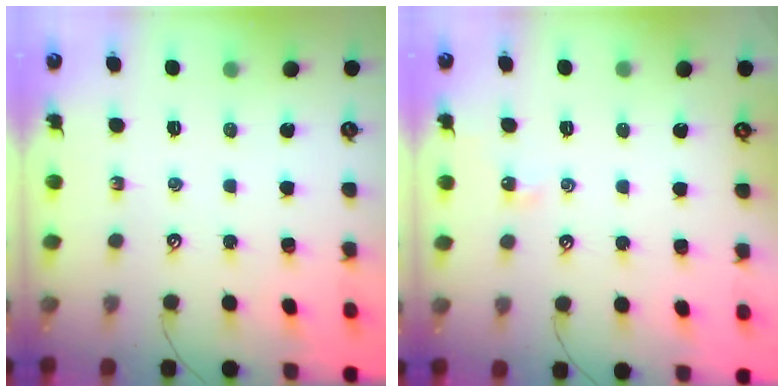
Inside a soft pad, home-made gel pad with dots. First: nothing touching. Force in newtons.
{"total": 0.6, "press": 0.5, "slide": 0.4}